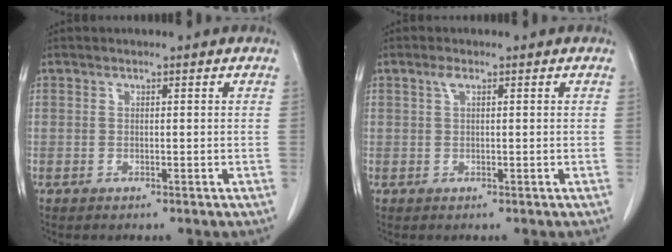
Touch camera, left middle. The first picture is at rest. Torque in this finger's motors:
{"motor_torque": [0.50, -0.34, 0.09, 0.00]}